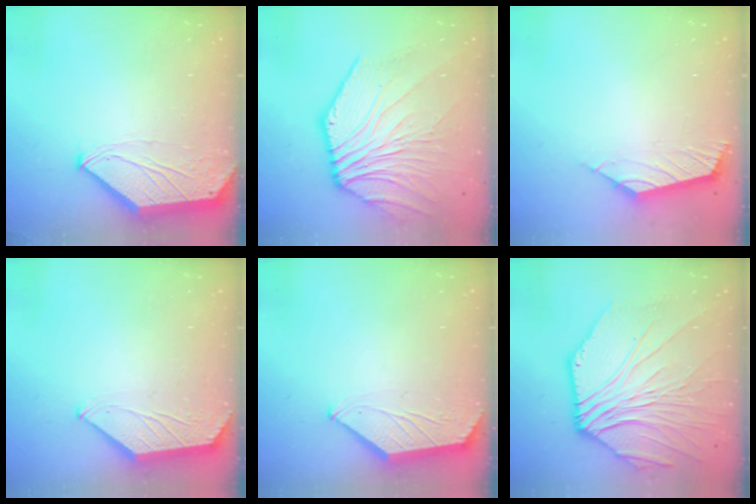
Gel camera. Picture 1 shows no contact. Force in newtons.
{"total": 12.4, "press": 12.1, "slide": 2.2}
{"total": 2.8, "press": 2.7, "slide": 0.7}
{"total": 1.0, "press": 1.0, "slide": 0.2}
{"total": 1.8, "press": 1.8, "slide": 0.2}
{"total": 10.1, "press": 9.9, "slide": 1.9}